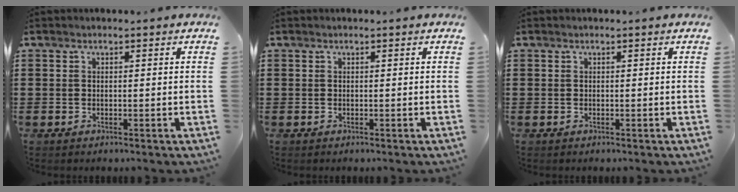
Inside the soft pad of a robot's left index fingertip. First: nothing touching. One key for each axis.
{"total": 0.0}
{"total": 0.0}